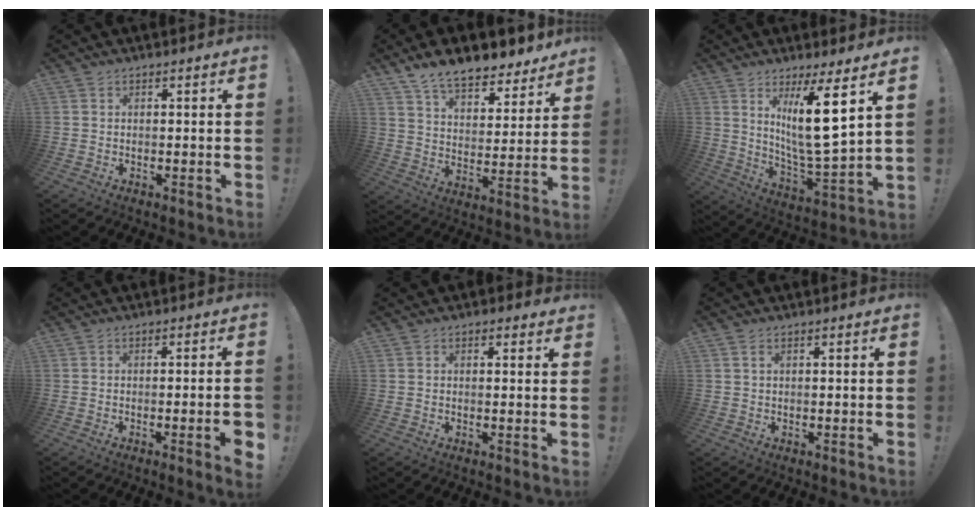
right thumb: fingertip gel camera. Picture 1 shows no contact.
{"total": 12.5, "force": [10.4, 4.7, 5.0], "torque": [-0.098, -0.074, 0.187]}
{"total": 15.5, "force": [7.1, 2.1, 13.6], "torque": [-0.235, -0.052, 0.102]}
{"total": 3.7, "force": [-0.9, -0.1, 3.6], "torque": [-0.055, -0.006, -0.012]}
{"total": 1.5, "force": [0.6, 1.3, 0.4], "torque": [0.005, -0.003, 0.008]}
{"total": 1.4, "force": [0.7, 0.6, 1.0], "torque": [-0.017, 0.001, 0.011]}